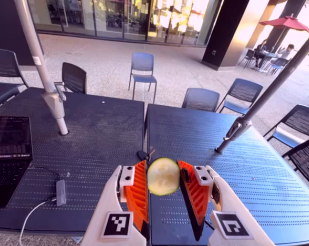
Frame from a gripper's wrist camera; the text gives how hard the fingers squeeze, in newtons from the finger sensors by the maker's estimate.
{"total": 8.3, "left": 8.2, "right": 8.3}